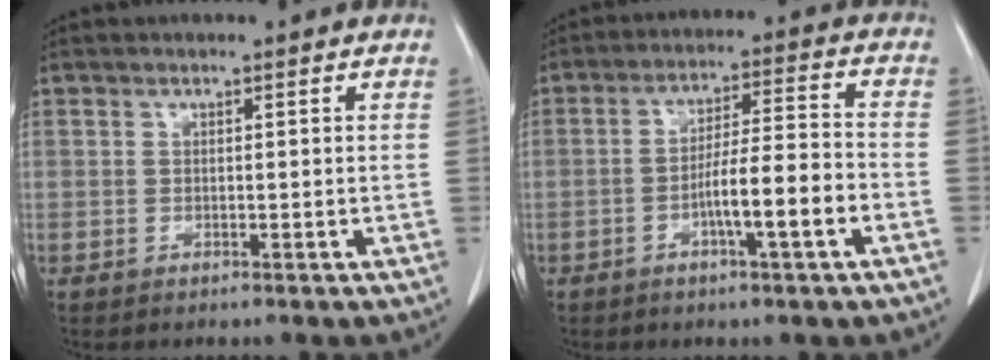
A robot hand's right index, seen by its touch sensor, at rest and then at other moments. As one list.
[{"total": 8.7, "force": [-3.2, 0.3, 8.1], "torque": [-0.139, 0.012, -0.051]}]